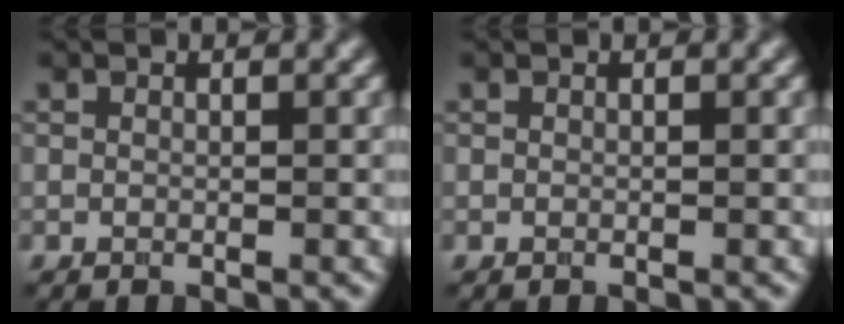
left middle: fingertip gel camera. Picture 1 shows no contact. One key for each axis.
{"total": 0.0}